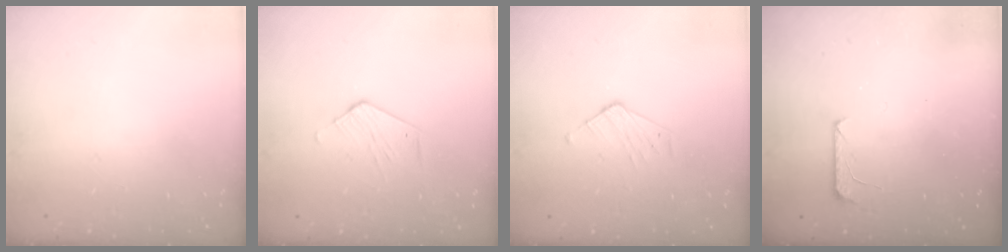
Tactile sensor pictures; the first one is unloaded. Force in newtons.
{"total": 2.5, "press": 2.5, "slide": 0.2}
{"total": 4.6, "press": 4.6, "slide": 0.5}
{"total": 6.7, "press": 6.6, "slide": 0.8}